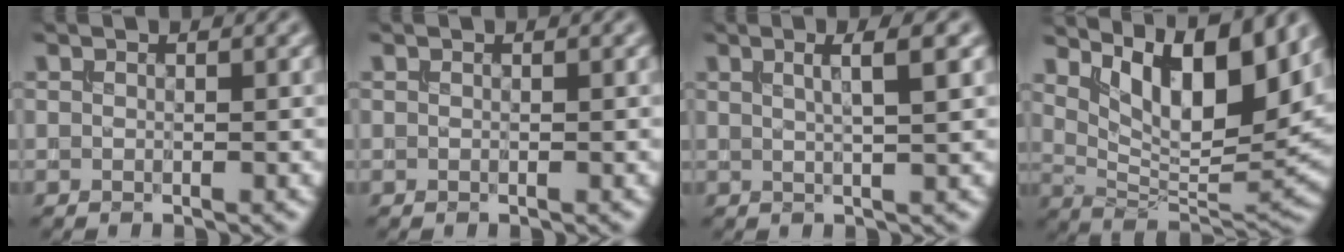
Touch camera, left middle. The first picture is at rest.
{"total": 0.0}
{"total": 3.2, "force": [1.1, 0.8, 2.9], "torque": [-0.025, 0.008, 0.013]}
{"total": 10.0, "force": [5.3, 3.8, 7.6], "torque": [-0.117, -0.014, 0.095]}